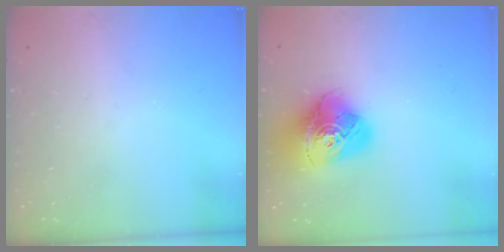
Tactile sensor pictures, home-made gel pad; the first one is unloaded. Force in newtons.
{"total": 18.0, "press": 17.9, "slide": 1.9}